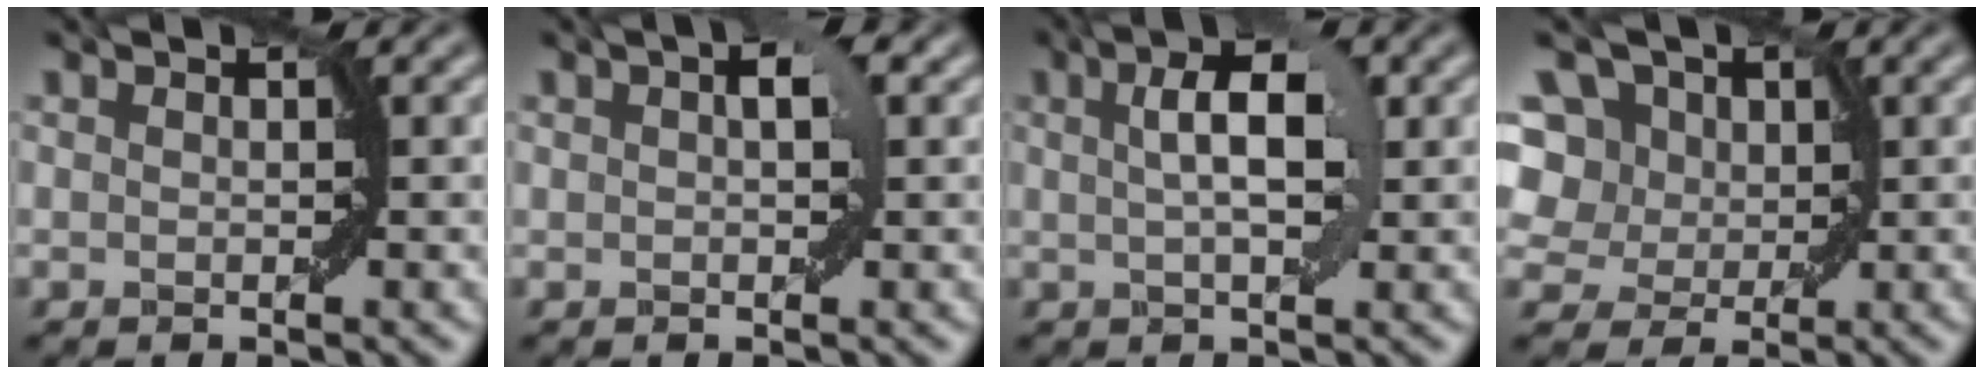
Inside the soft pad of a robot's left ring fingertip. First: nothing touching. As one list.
[{"total": 2.2, "force": [0.8, 1.0, 1.8], "torque": [-0.022, 0.006, 0.013]}, {"total": 4.6, "force": [1.3, 1.5, 4.2], "torque": [-0.068, 0.008, 0.018]}, {"total": 11.7, "force": [5.4, 8.4, 6.2], "torque": [-0.116, 0.049, 0.064]}]